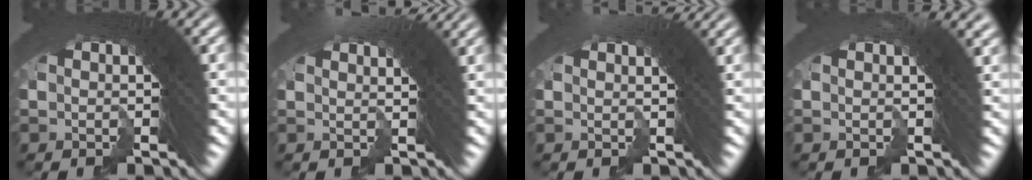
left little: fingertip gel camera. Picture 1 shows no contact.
{"total": 3.3, "force": [2.7, -1.3, 1.4], "torque": [-0.022, 0.019, 0.043]}
{"total": 2.4, "force": [1.7, -1.4, 1.0], "torque": [-0.018, 0.016, 0.026]}
{"total": 2.1, "force": [1.0, -0.2, 1.8], "torque": [-0.025, 0.014, 0.011]}